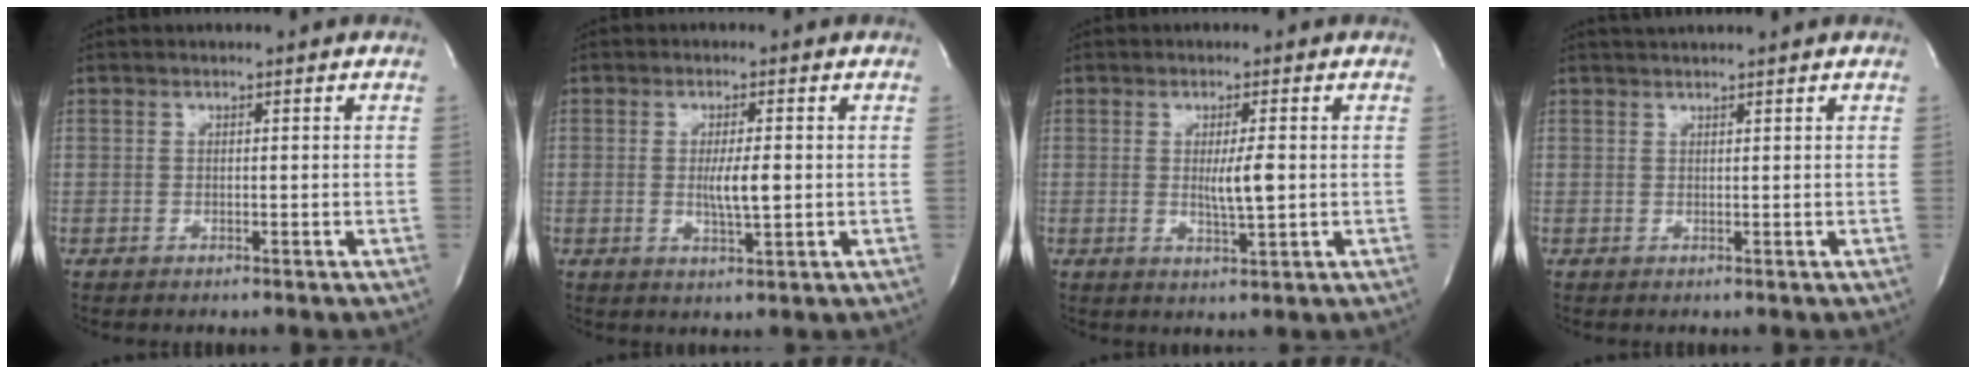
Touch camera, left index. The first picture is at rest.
{"total": 4.2, "force": [-0.1, 0.5, 4.1], "torque": [-0.076, -0.006, 0.001]}
{"total": 3.9, "force": [0.1, 0.2, 3.9], "torque": [-0.070, -0.007, 0.004]}
{"total": 3.5, "force": [3.2, -0.3, 1.2], "torque": [-0.015, 0.028, 0.048]}